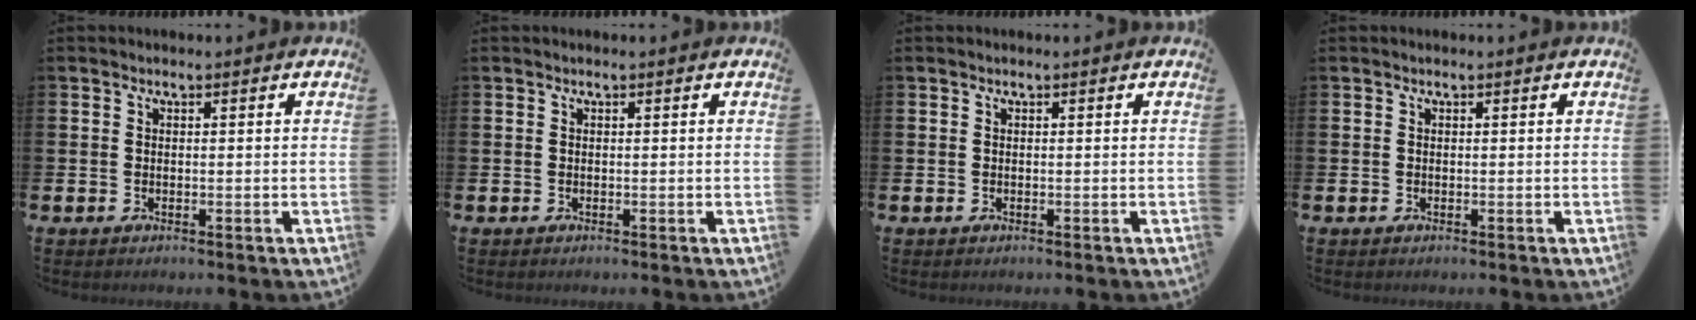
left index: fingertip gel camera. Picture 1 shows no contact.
{"total": 0.0}
{"total": 0.0}
{"total": 0.0}